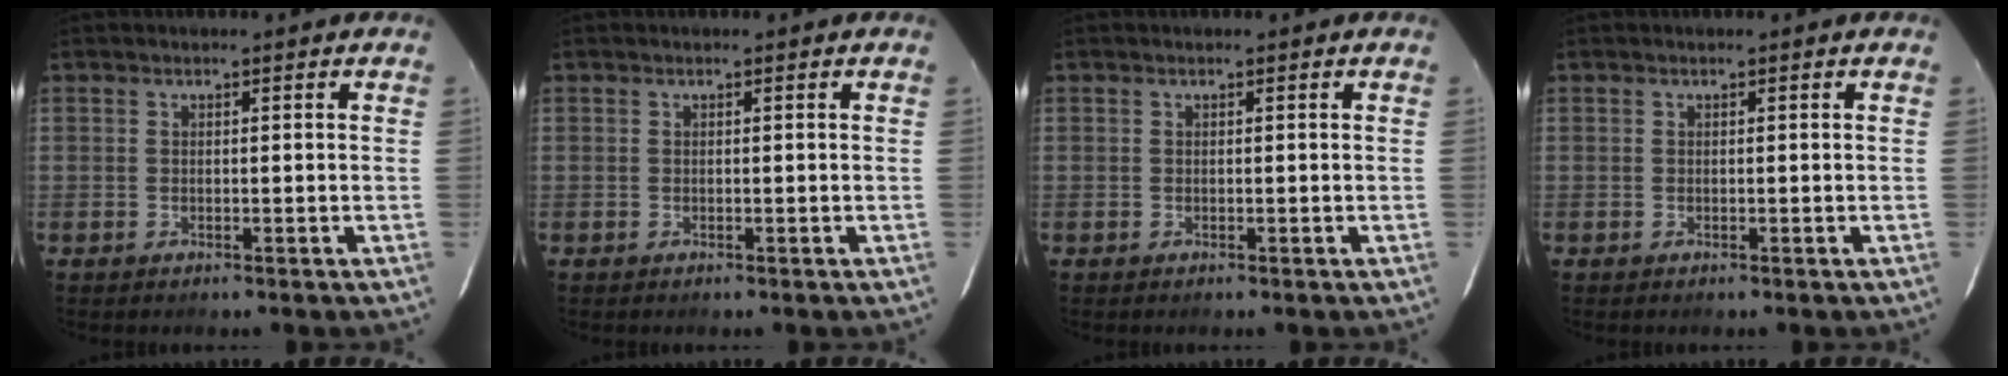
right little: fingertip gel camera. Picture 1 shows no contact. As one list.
[{"total": 0.0}, {"total": 0.0}, {"total": 0.0}]